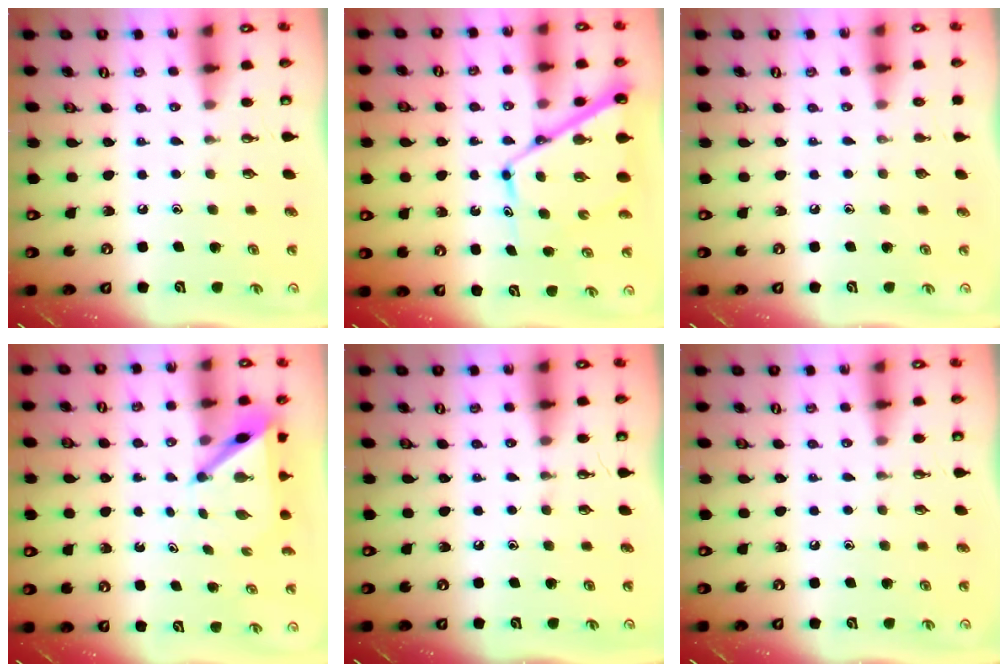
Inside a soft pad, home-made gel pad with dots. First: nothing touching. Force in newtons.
{"total": 13.3, "press": 13.2, "slide": 1.3}
{"total": 0.0}
{"total": 7.0, "press": 7.0, "slide": 0.5}
{"total": 0.0}
{"total": 0.0}